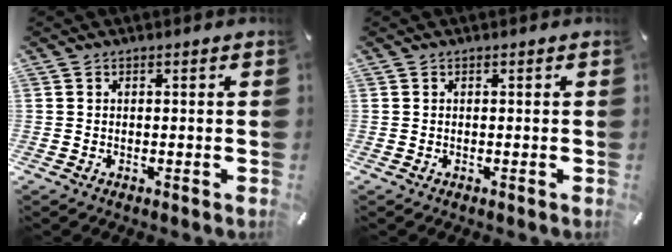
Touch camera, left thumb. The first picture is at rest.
{"total": 0.0}